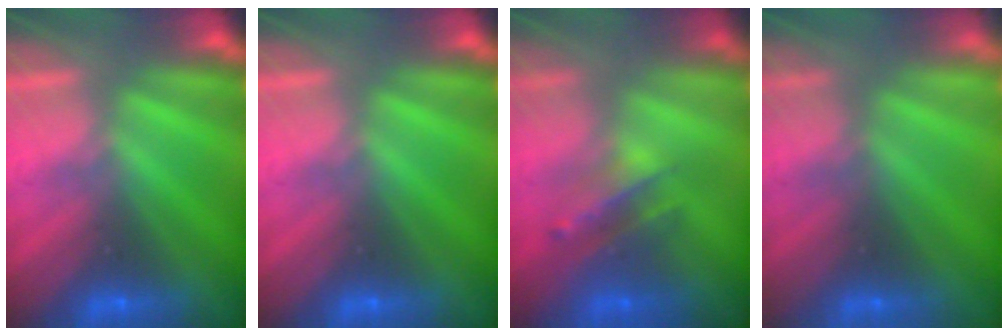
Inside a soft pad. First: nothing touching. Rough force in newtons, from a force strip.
{"total": 0.0}
{"total": 2.4}
{"total": 2.9}